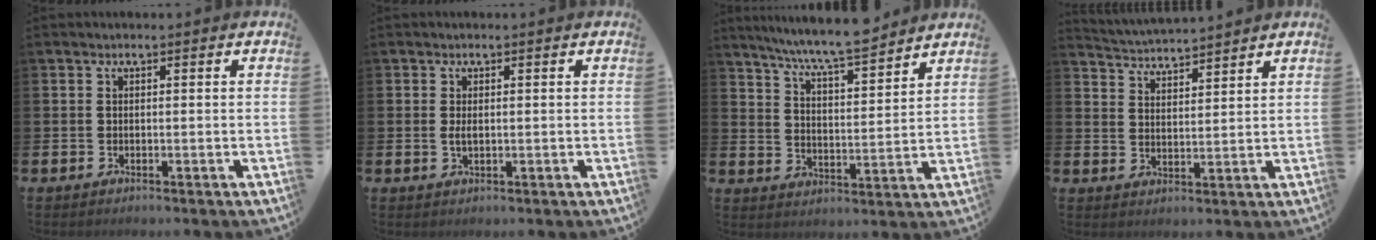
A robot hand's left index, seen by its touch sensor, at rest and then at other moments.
{"total": 1.2, "force": [0.1, 0.5, 1.0], "torque": [-0.019, 0.002, 0.000]}
{"total": 7.9, "force": [7.6, -0.1, 2.4], "torque": [-0.073, -0.046, 0.134]}
{"total": 3.9, "force": [3.9, 0.0, -0.3], "torque": [-0.015, -0.027, 0.070]}